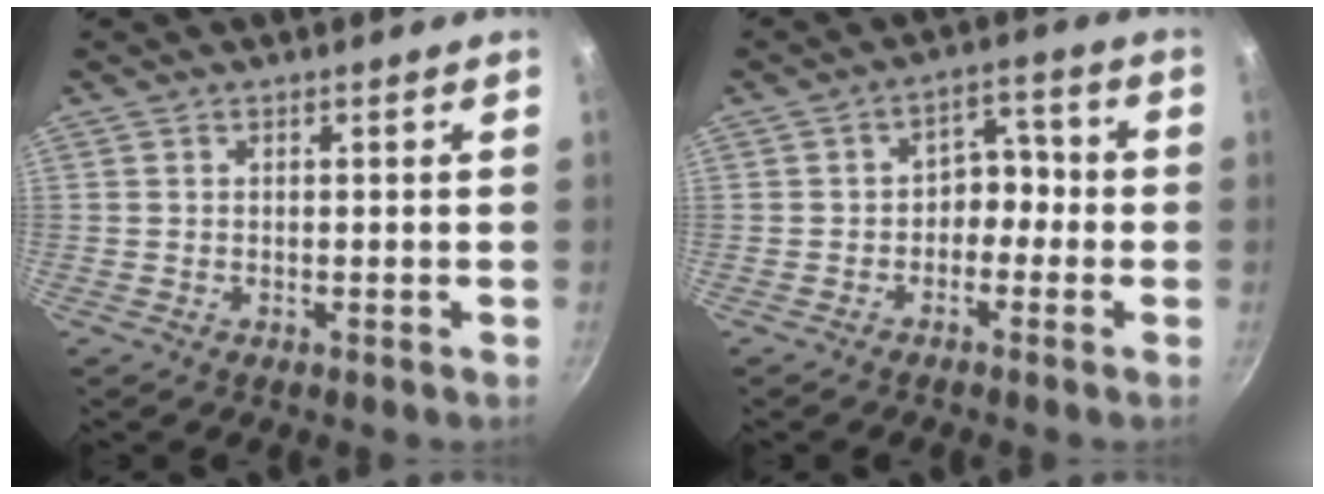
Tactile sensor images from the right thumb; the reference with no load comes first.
{"total": 5.8, "force": [-1.5, 4.3, 3.6], "torque": [-0.020, 0.034, -0.037]}